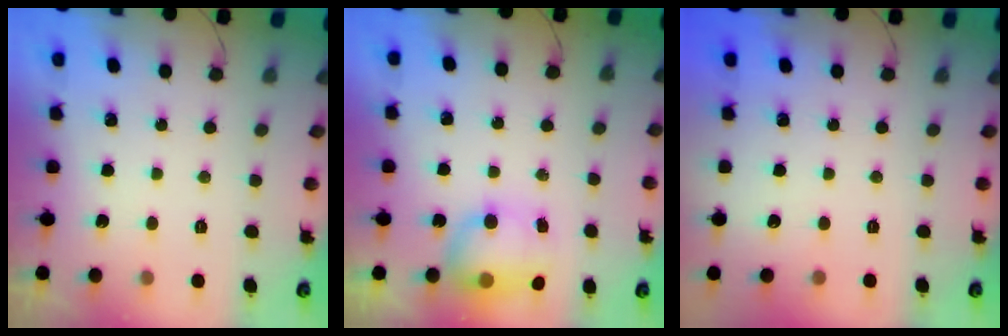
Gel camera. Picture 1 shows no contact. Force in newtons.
{"total": 9.6, "press": 8.3, "slide": 4.7}
{"total": 0.0}